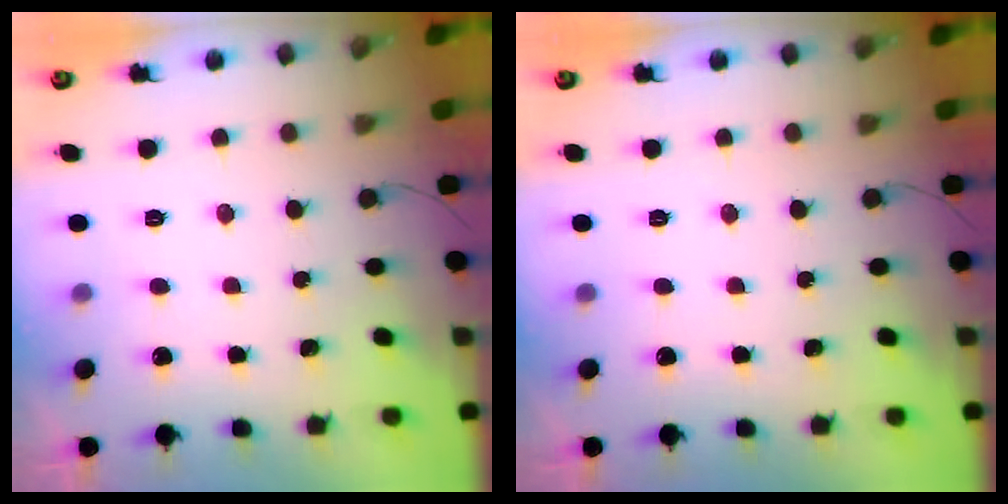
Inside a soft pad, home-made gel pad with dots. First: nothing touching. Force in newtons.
{"total": 0.0}